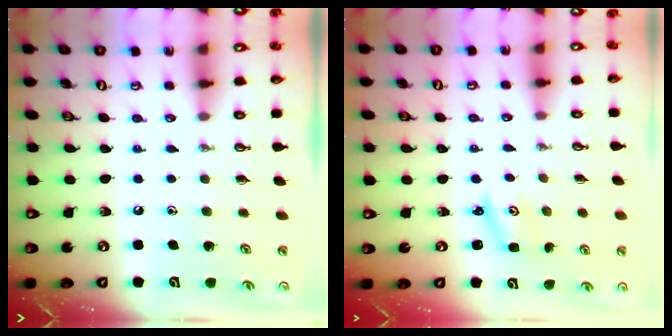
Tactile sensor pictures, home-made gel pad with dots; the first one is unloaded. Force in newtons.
{"total": 2.2, "press": 2.2, "slide": 0.2}